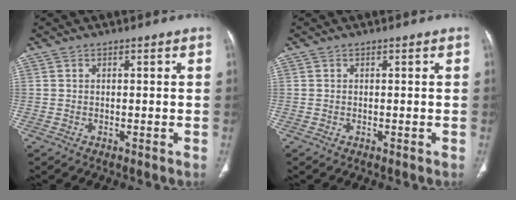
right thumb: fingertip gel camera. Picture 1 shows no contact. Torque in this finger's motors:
{"motor_torque": [0.03, -0.14, 0.33, 0.15, 0.03]}